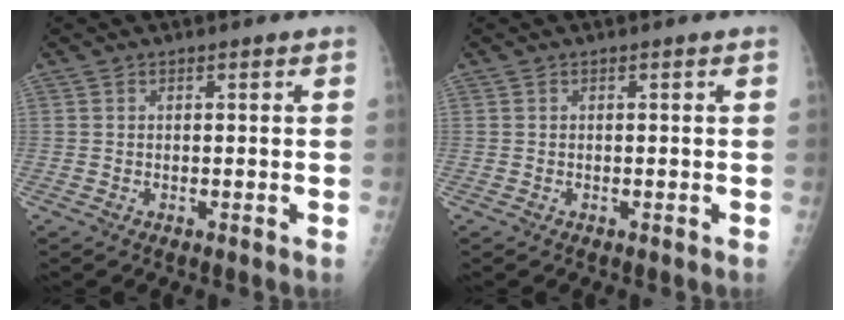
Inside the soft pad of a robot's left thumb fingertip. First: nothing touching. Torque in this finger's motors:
{"motor_torque": [0.00, 0.00, 0.01, -0.01, 0.00]}